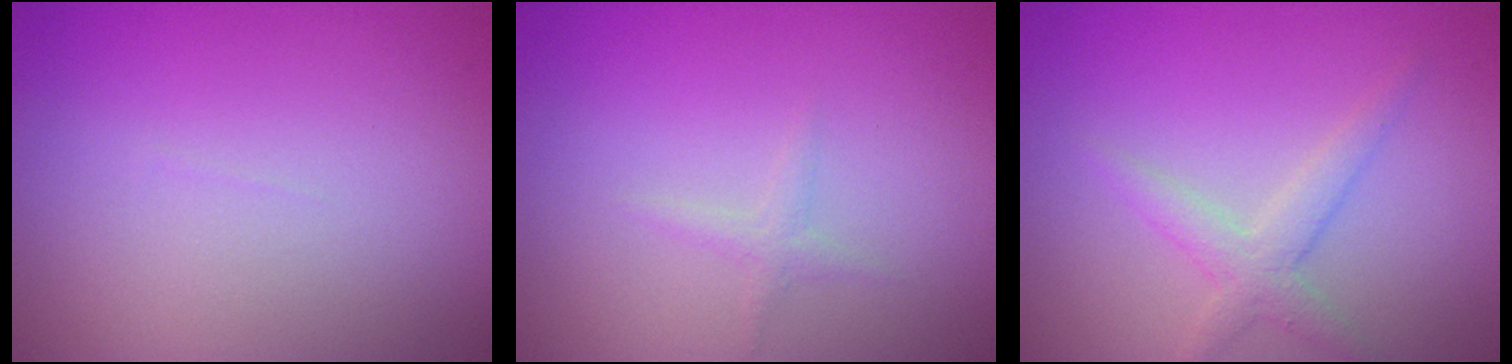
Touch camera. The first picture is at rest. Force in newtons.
{"total": 0.8, "press": 0.8, "slide": 0.1}
{"total": 2.3, "press": 2.3, "slide": 0.1}